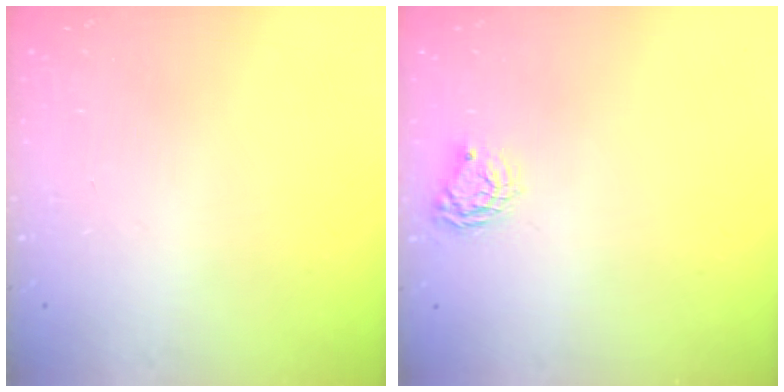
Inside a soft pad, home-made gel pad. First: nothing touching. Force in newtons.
{"total": 5.6, "press": 5.6, "slide": 0.5}